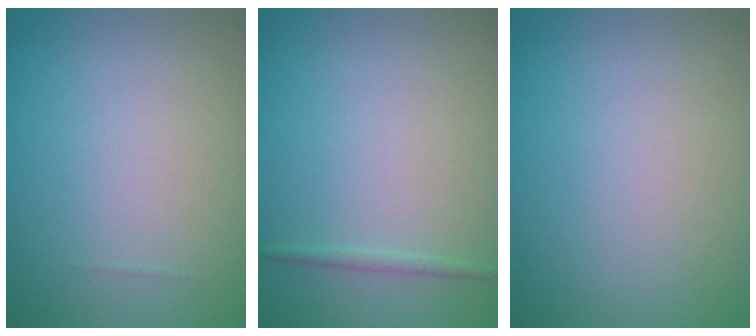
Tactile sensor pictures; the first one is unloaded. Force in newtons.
{"total": 0.8, "press": 0.8, "slide": 0.0}
{"total": 0.0}